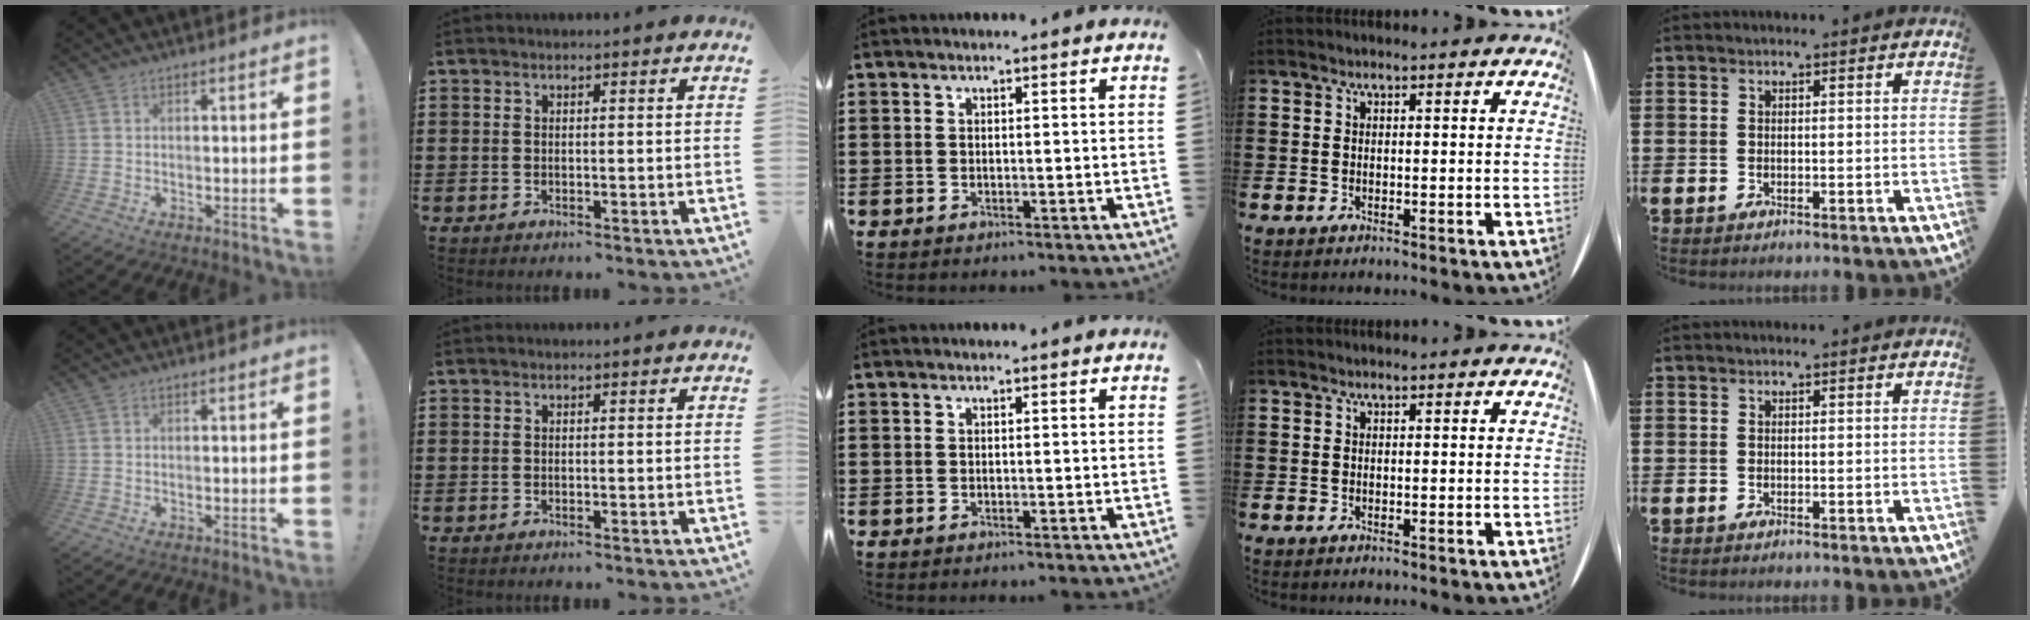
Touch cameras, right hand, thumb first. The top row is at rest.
{}